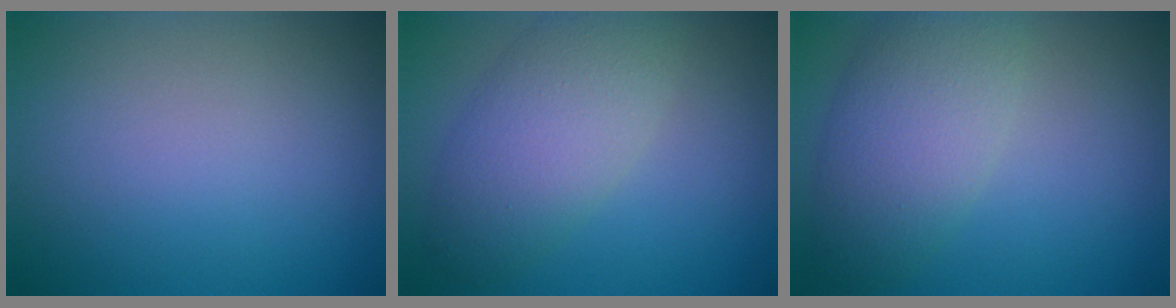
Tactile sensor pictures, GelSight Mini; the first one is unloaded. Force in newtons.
{"total": 5.6, "press": 5.6, "slide": 0.3}
{"total": 5.5, "press": 5.5, "slide": 0.3}